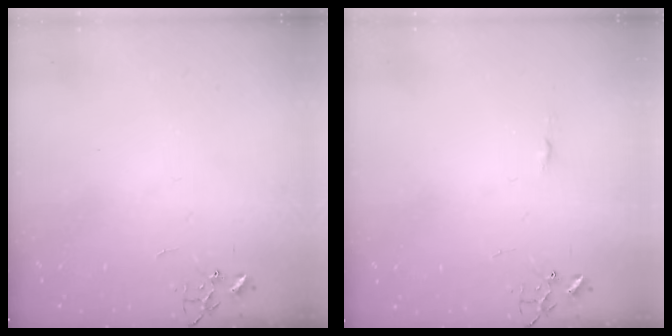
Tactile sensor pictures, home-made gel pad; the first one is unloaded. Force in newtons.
{"total": 3.3, "press": 3.3, "slide": 0.4}